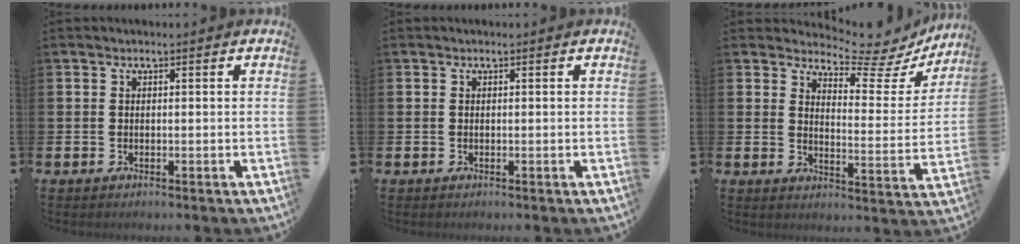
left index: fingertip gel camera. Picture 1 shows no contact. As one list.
[{"total": 0.0}, {"total": 6.2, "force": [5.9, 1.2, 1.3], "torque": [-0.028, -0.061, 0.096]}]